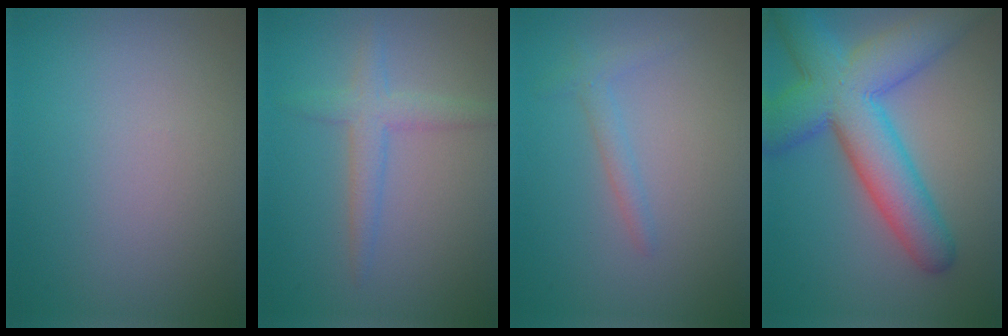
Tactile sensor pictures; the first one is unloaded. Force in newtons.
{"total": 2.7, "press": 2.7, "slide": 0.2}
{"total": 1.4, "press": 1.4, "slide": 0.1}
{"total": 9.6, "press": 9.6, "slide": 0.2}